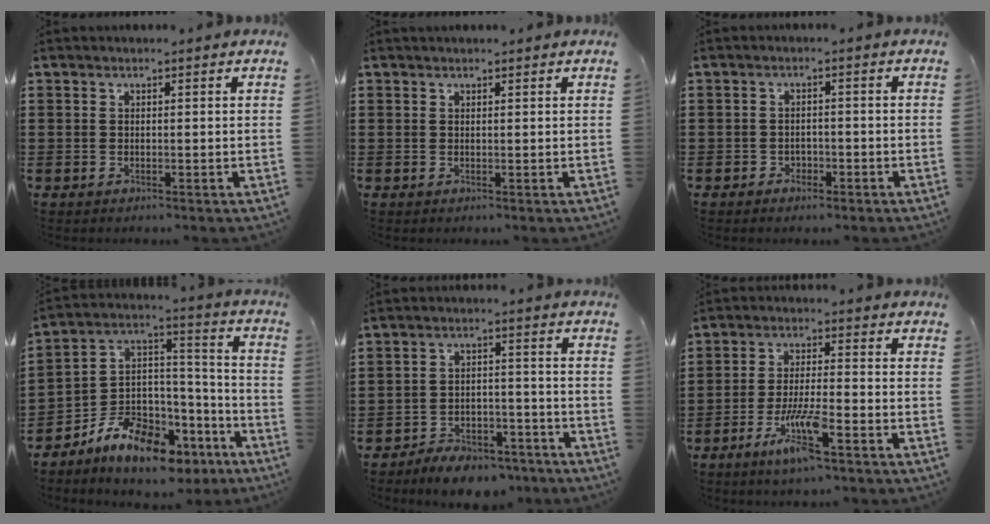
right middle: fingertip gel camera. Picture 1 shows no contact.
{"total": 0.0}
{"total": 1.5, "force": [-1.3, 0.8, 0.3], "torque": [-0.011, -0.001, -0.028]}
{"total": 9.7, "force": [-8.2, 4.1, 3.2], "torque": [-0.073, 0.019, -0.158]}
{"total": 5.6, "force": [-5.4, 1.2, 1.0], "torque": [-0.013, 0.017, -0.107]}
{"total": 7.3, "force": [-4.0, 1.1, 5.9], "torque": [-0.120, -0.009, -0.074]}